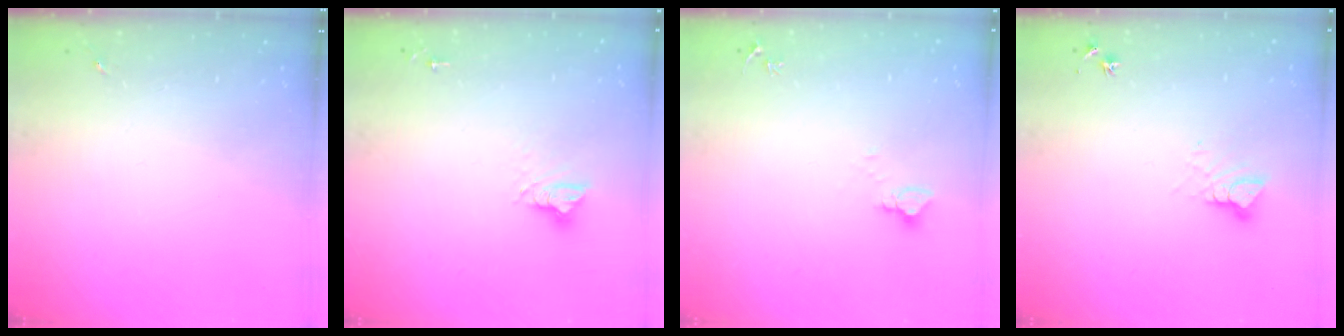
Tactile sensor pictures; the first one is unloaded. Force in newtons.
{"total": 6.2, "press": 6.2, "slide": 0.3}
{"total": 2.7, "press": 2.7, "slide": 0.2}
{"total": 5.1, "press": 5.1, "slide": 0.4}